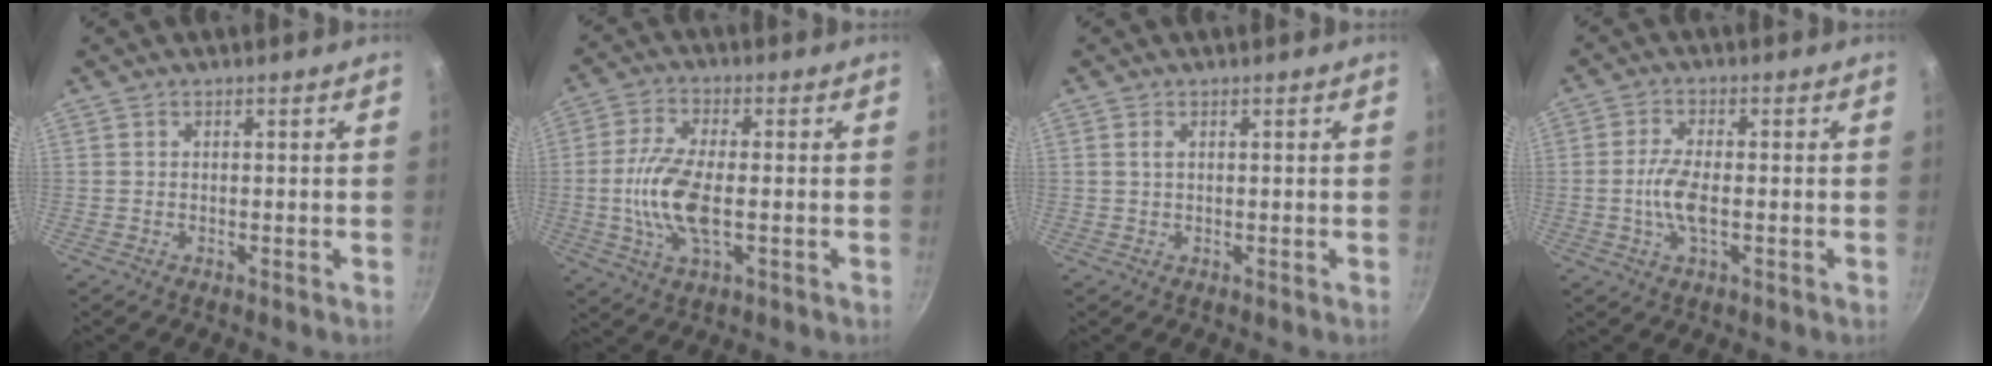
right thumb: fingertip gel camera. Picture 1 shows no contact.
{"total": 10.9, "force": [-1.2, 4.5, 9.9], "torque": [-0.201, 0.006, -0.031]}
{"total": 1.1, "force": [0.3, 0.5, 0.9], "torque": [-0.016, 0.001, 0.005]}
{"total": 6.1, "force": [-0.9, 2.3, 5.6], "torque": [-0.116, 0.006, -0.022]}